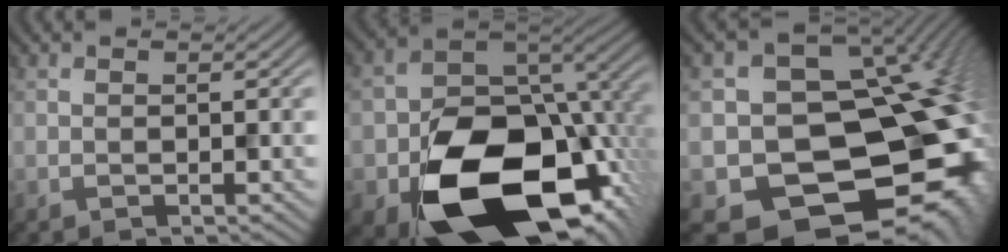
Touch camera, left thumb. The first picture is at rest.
{"total": 19.8, "force": [-7.9, 12.9, 12.6], "torque": [-0.216, -0.048, -0.116]}
{"total": 18.3, "force": [-4.6, 13.6, 11.4], "torque": [-0.176, -0.044, -0.032]}